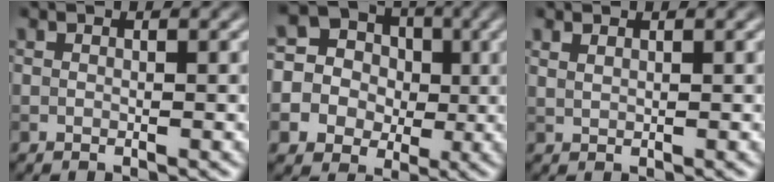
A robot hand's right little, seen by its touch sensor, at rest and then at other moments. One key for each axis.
{"total": 10.9, "fx": 0.4, "fy": 10.4, "fz": 3.2, "tx": -0.110, "ty": 0.019, "tz": -0.012}
{"total": 0.8, "fx": 0.7, "fy": 0.2, "fz": 0.4, "tx": -0.011, "ty": 0.001, "tz": 0.016}